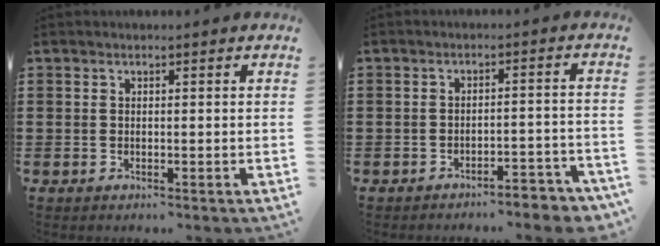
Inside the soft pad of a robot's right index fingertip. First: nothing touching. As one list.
[{"total": 3.5, "force": [-3.4, 0.0, 0.9], "torque": [-0.018, -0.002, -0.070]}]